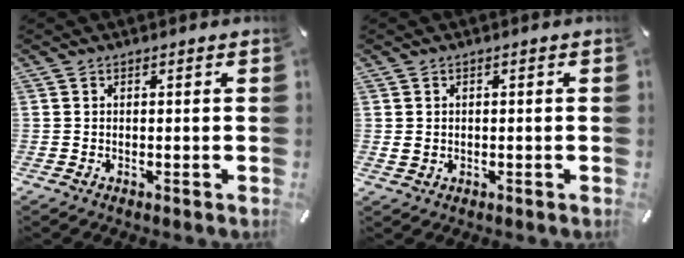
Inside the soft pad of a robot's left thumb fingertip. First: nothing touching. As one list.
[{"total": 1.6, "force": [-0.1, 1.5, 0.6], "torque": [-0.011, 0.005, -0.003]}]